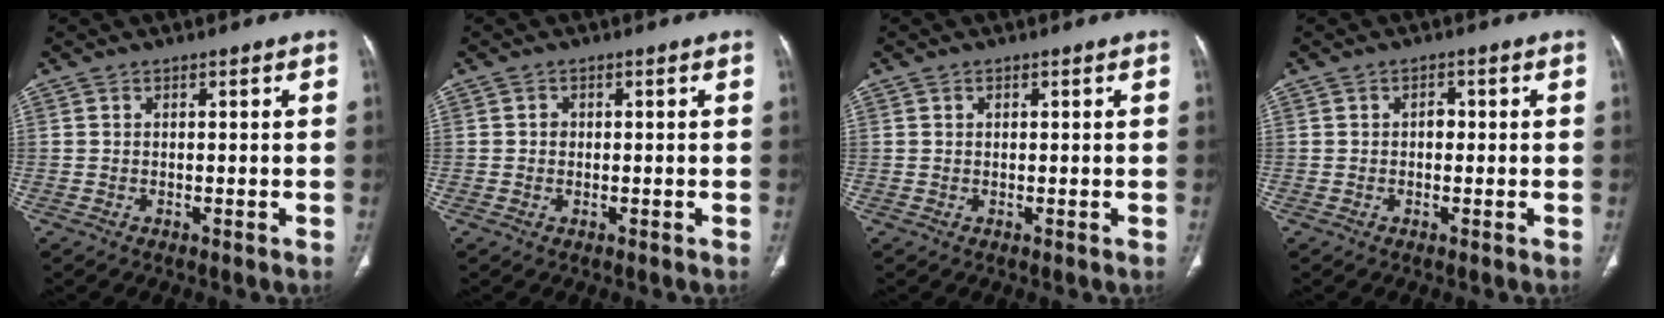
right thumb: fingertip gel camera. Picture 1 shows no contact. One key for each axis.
{"total": 1.2, "fx": 0.0, "fy": 1.0, "fz": 0.5, "tx": -0.006, "ty": 0.002, "tz": 0.000}
{"total": 0.6, "fx": 0.2, "fy": 0.4, "fz": 0.3, "tx": -0.002, "ty": 0.000, "tz": 0.005}
{"total": 1.6, "fx": 0.0, "fy": 1.2, "fz": 1.0, "tx": -0.008, "ty": 0.005, "tz": -0.004}